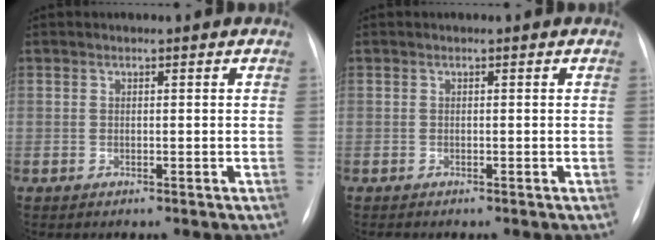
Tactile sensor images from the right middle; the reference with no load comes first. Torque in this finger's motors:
{"motor_torque": [-0.01, 0.00, 0.01, 0.01]}